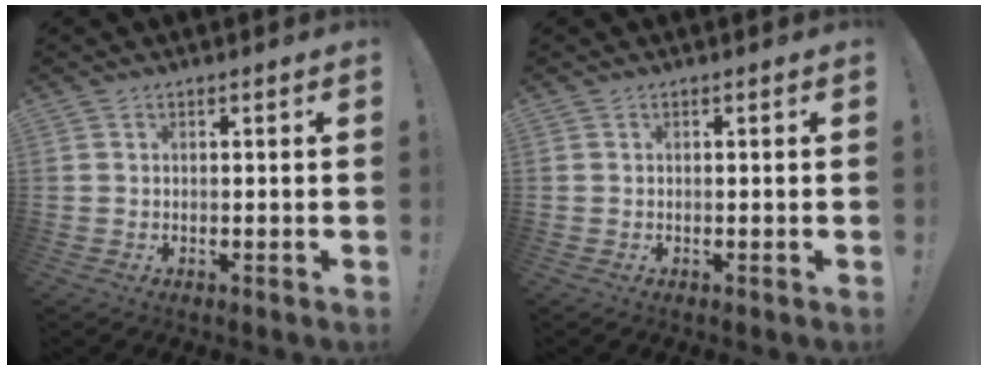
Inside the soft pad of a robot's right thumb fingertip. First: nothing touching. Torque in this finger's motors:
{"motor_torque": [-0.04, 0.19, 0.04, -0.12, 0.00]}